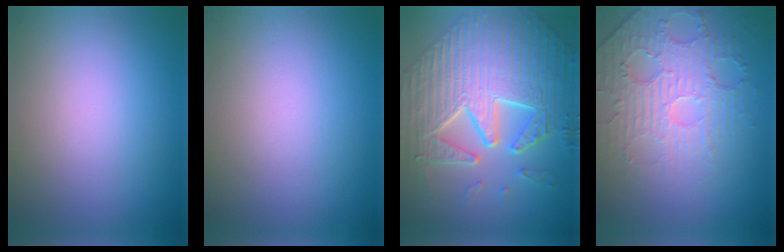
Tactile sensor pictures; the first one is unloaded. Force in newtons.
{"total": 0.0}
{"total": 10.4, "press": 7.4, "slide": 7.3}
{"total": 4.6, "press": 3.7, "slide": 2.7}